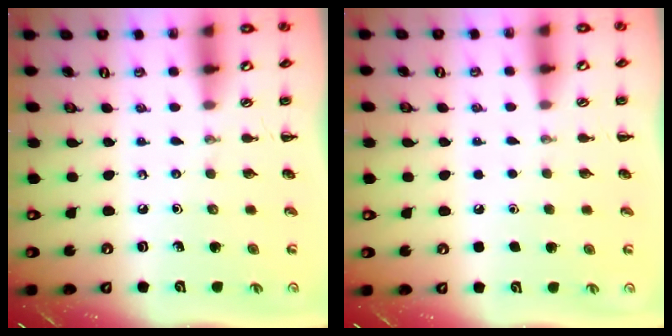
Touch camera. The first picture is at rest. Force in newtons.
{"total": 1.7, "press": 1.7, "slide": 0.1}